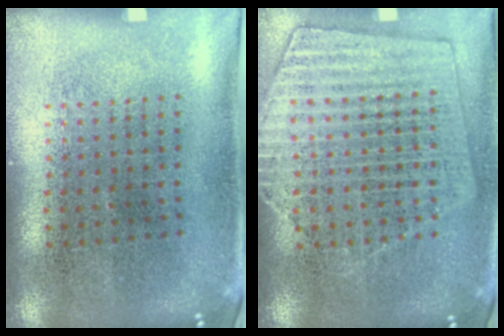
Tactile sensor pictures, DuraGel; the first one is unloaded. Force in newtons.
{"total": 1.4, "press": 1.3, "slide": 0.5}